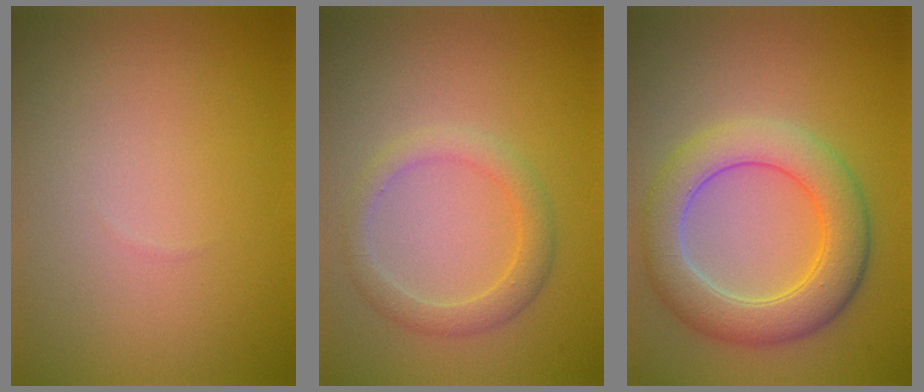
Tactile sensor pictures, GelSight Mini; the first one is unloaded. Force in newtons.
{"total": 2.4, "press": 2.4, "slide": 0.2}
{"total": 6.0, "press": 6.0, "slide": 0.4}